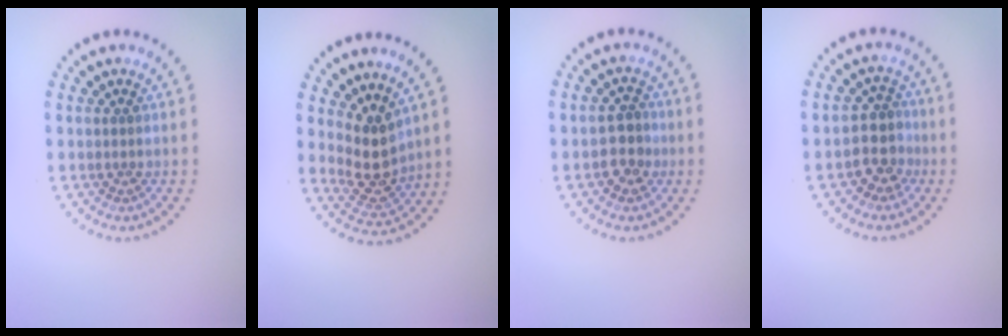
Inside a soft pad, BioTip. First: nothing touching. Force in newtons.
{"total": 3.6, "press": 3.0, "slide": 1.9}
{"total": 2.7, "press": 2.7, "slide": 0.4}
{"total": 2.8, "press": 2.5, "slide": 1.3}